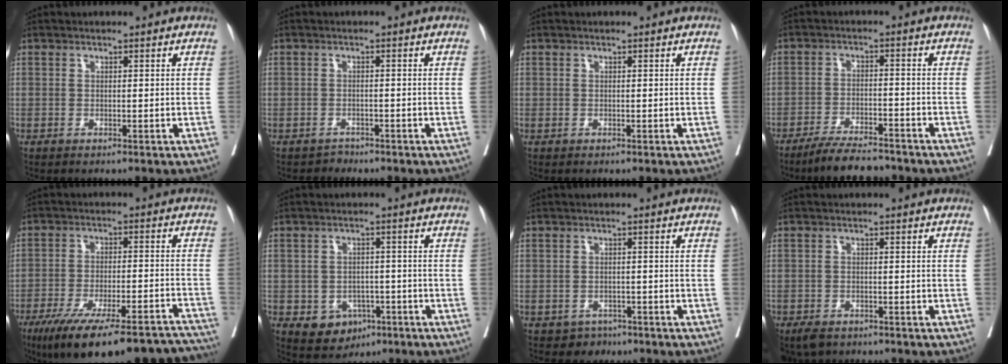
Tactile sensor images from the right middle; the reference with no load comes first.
{"total": 1.1, "force": [-1.0, 0.3, -0.5], "torque": [0.009, -0.002, -0.019]}
{"total": 0.0}
{"total": 7.8, "force": [-6.9, 1.3, 3.5], "torque": [-0.056, -0.015, -0.117]}
{"total": 23.7, "force": [-19.8, 4.0, 12.4], "torque": [-0.141, -0.009, -0.276]}
{"total": 5.6, "force": [-2.5, 4.4, 2.5], "torque": [-0.034, 0.003, -0.027]}
{"total": 2.3, "force": [-1.5, 1.7, -0.1], "torque": [-0.002, 0.009, -0.022]}
{"total": 5.0, "force": [-4.0, 2.5, 1.8], "torque": [-0.028, -0.005, -0.062]}